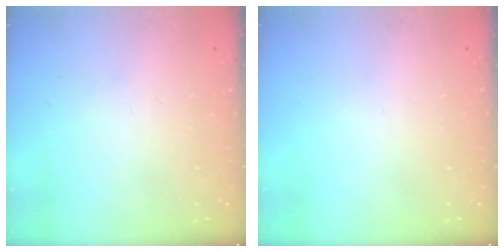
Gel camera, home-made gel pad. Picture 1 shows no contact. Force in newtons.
{"total": 0.0}